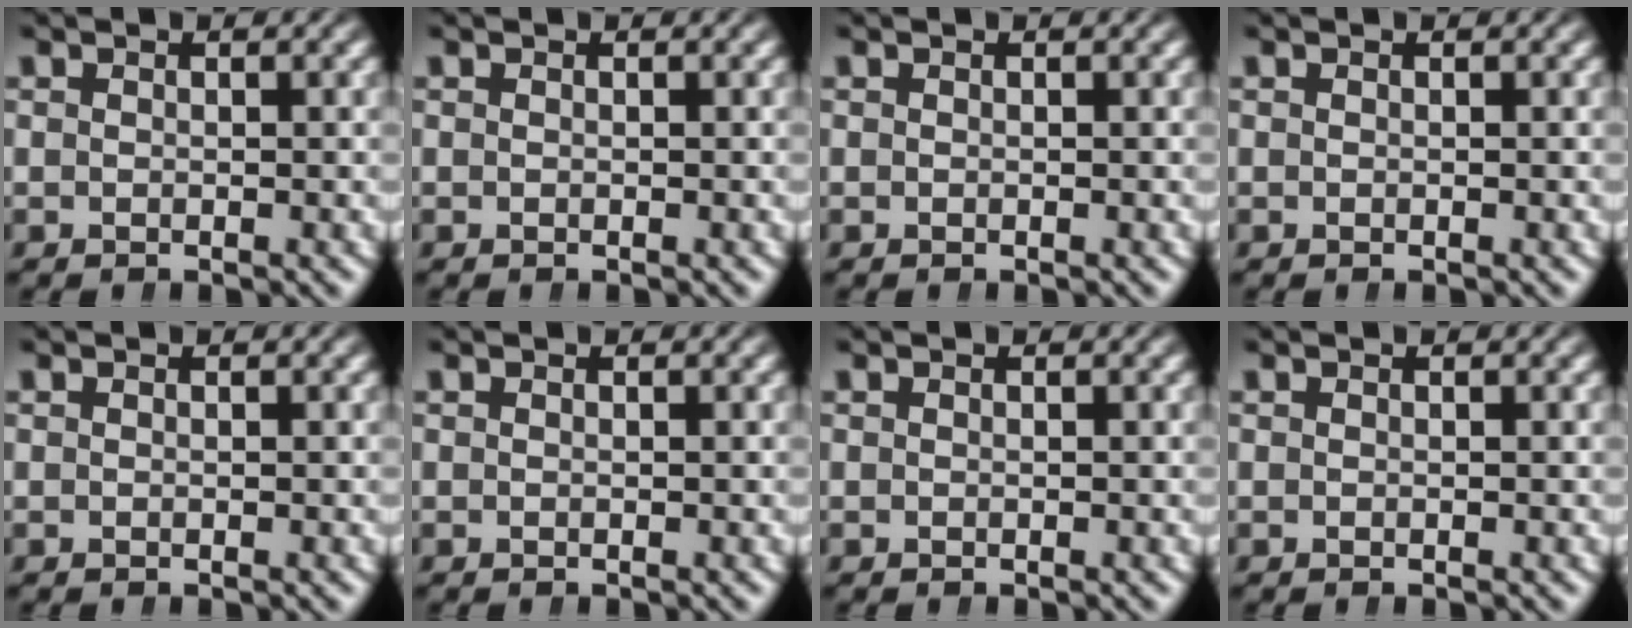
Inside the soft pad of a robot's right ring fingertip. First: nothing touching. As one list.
[{"total": 0.0}, {"total": 0.0}, {"total": 0.0}, {"total": 0.0}, {"total": 0.0}, {"total": 0.0}, {"total": 0.0}]